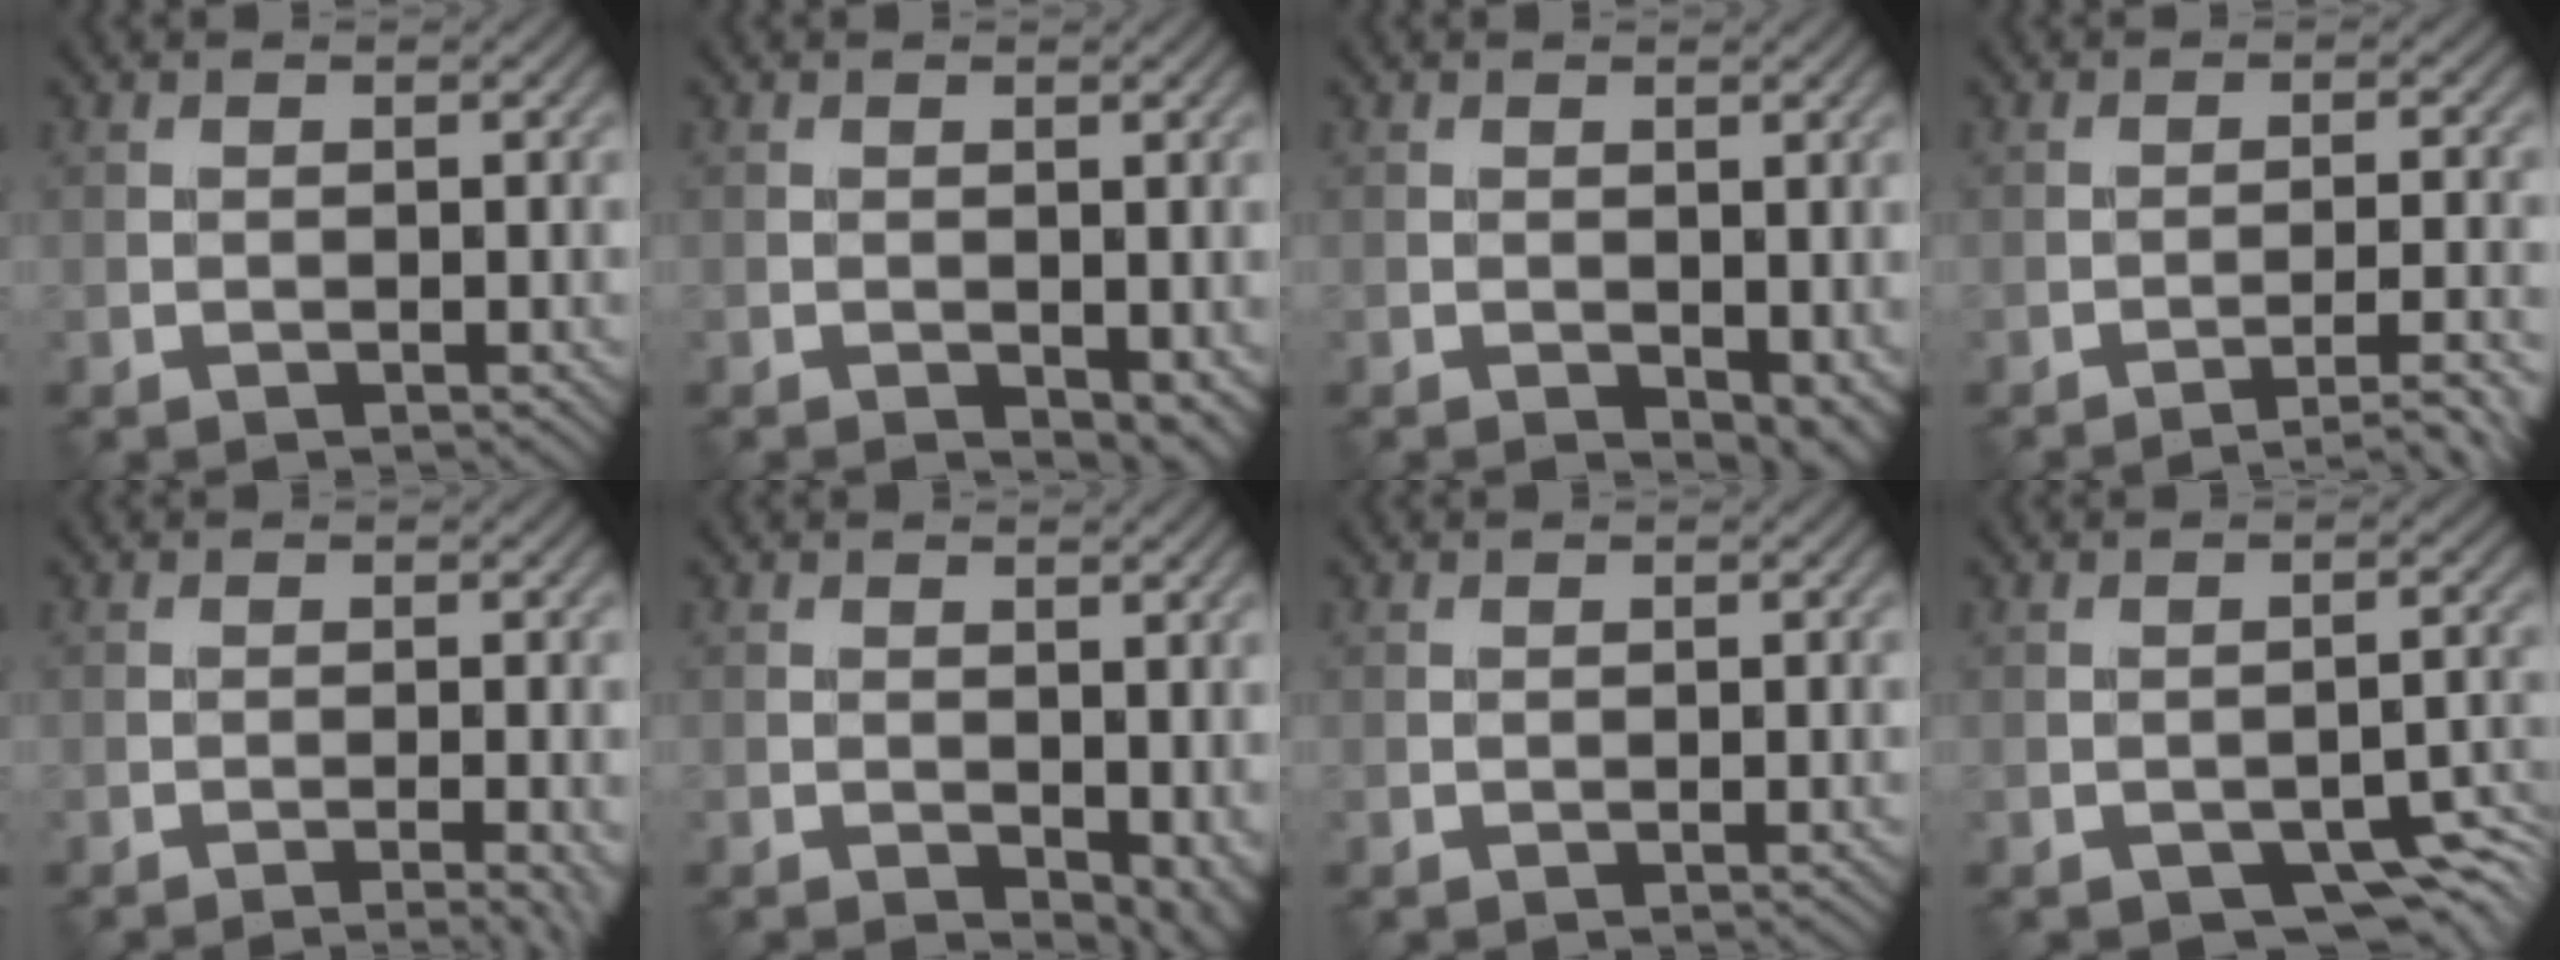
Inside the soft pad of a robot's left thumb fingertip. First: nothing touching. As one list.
[{"total": 3.1, "force": [-1.1, 1.4, 2.5], "torque": [-0.034, -0.011, -0.009]}, {"total": 3.9, "force": [-1.3, 2.1, 3.0], "torque": [-0.040, -0.016, -0.009]}, {"total": 5.4, "force": [-3.8, 0.7, 3.8], "torque": [-0.058, 0.011, -0.060]}, {"total": 3.2, "force": [-1.6, 0.5, 2.8], "torque": [-0.030, 0.006, -0.028]}, {"total": 5.3, "force": [-1.7, 3.3, 3.8], "torque": [-0.058, -0.024, -0.007]}, {"total": 0.0}, {"total": 5.2, "force": [-3.4, 2.3, 3.2], "torque": [-0.036, -0.007, -0.042]}]